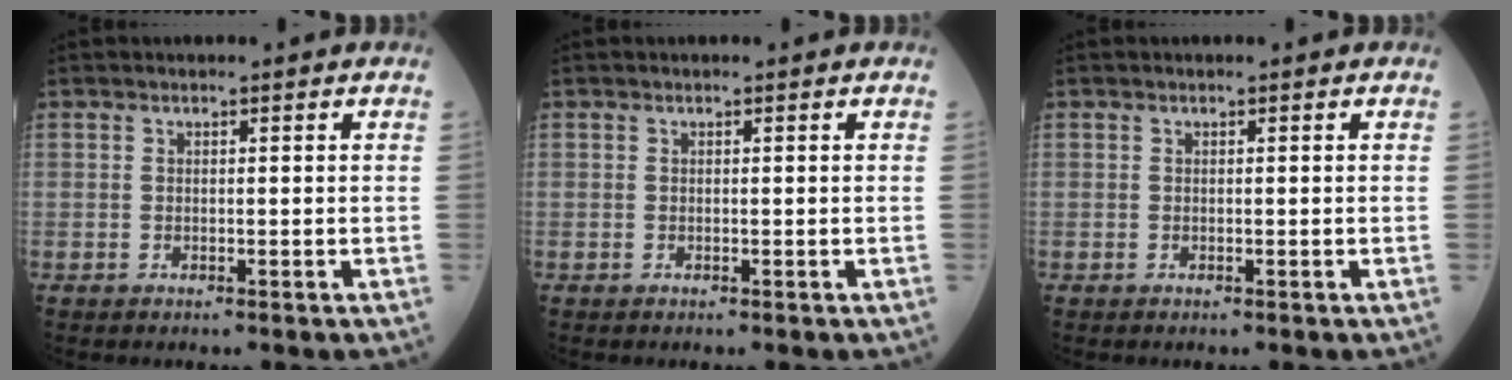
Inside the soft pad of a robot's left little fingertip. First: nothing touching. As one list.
[{"total": 0.0}, {"total": 0.0}]